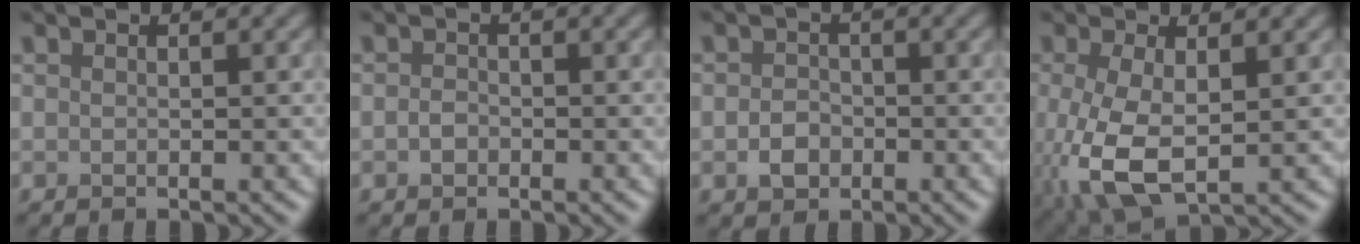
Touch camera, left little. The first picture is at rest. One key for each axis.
{"total": 1.0, "fx": -0.4, "fy": 0.8, "fz": 0.5, "tx": -0.010, "ty": -0.002, "tz": -0.010}
{"total": 2.2, "fx": -0.7, "fy": 1.7, "fz": 1.1, "tx": -0.015, "ty": -0.002, "tz": -0.018}
{"total": 6.6, "fx": -1.0, "fy": 3.0, "fz": 5.7, "tx": -0.141, "ty": -0.015, "tz": -0.013}